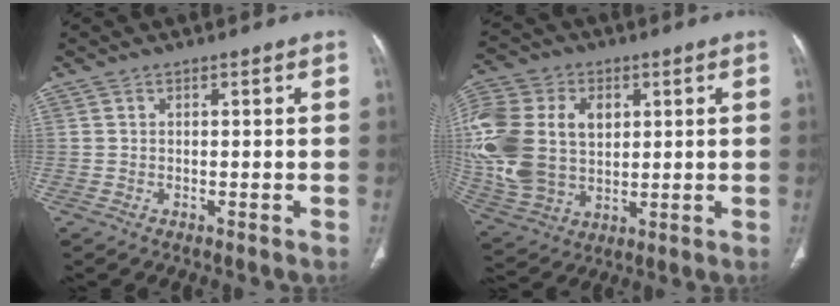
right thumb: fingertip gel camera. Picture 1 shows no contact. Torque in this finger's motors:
{"motor_torque": [2.49, 2.52, 1.82, 0.12, 0.28]}